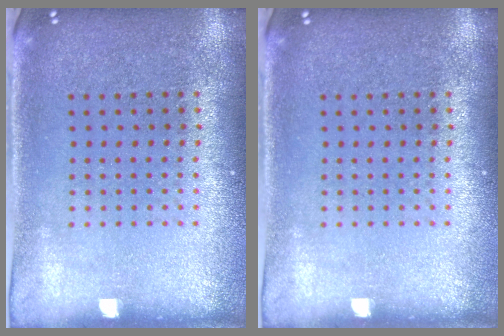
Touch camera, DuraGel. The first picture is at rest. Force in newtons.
{"total": 0.0}